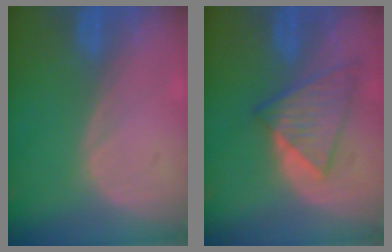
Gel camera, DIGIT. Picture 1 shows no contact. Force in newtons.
{"total": 6.5, "press": 6.5, "slide": 0.7}